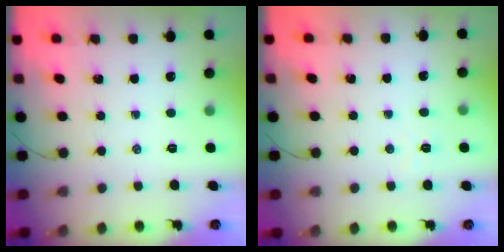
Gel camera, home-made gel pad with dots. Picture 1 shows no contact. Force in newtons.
{"total": 1.8, "press": 1.7, "slide": 0.5}